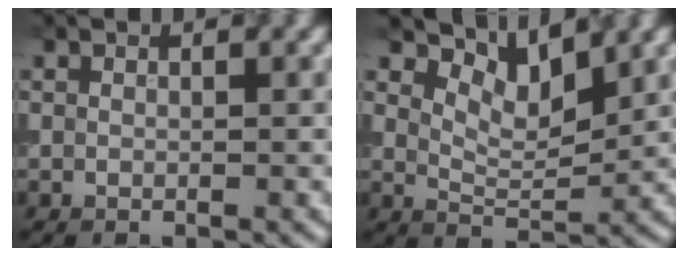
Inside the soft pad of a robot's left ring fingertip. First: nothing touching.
{"total": 4.0, "force": [3.1, 1.3, 2.2], "torque": [-0.045, -0.002, 0.055]}